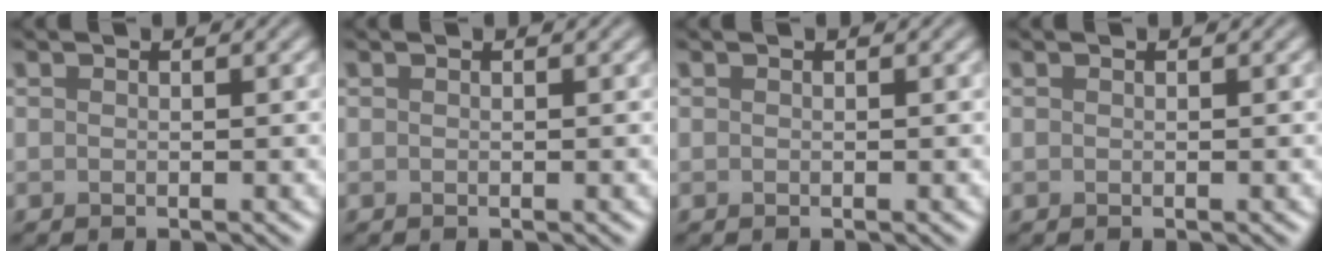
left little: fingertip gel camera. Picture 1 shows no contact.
{"total": 0.0}
{"total": 0.0}
{"total": 0.0}